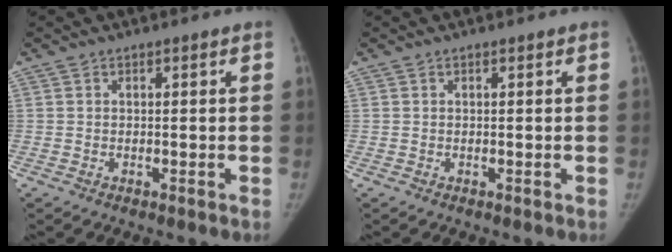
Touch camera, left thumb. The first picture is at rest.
{"total": 0.0}